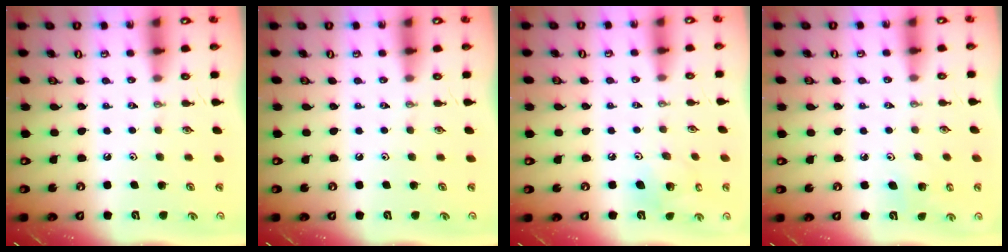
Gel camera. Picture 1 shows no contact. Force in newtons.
{"total": 0.0}
{"total": 7.4, "press": 7.0, "slide": 2.5}
{"total": 3.9, "press": 3.9, "slide": 0.3}